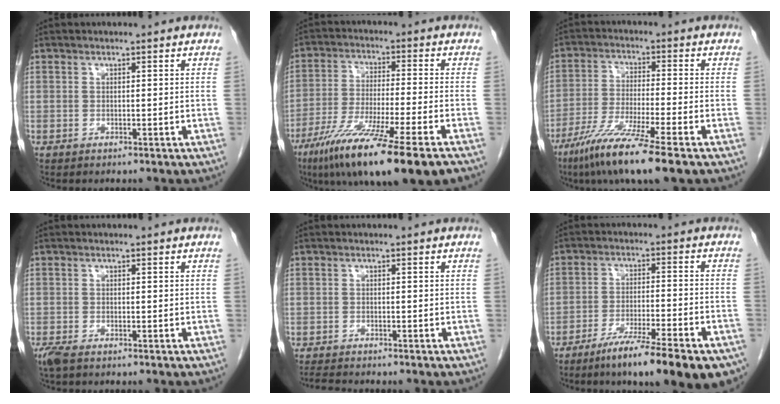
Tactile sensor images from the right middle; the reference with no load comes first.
{"total": 17.2, "force": [-10.9, -0.1, 13.3], "torque": [-0.217, -0.051, -0.184]}
{"total": 11.4, "force": [-7.5, -0.6, 8.5], "torque": [-0.166, -0.038, -0.135]}
{"total": 2.3, "force": [-1.6, 0.6, 1.5], "torque": [-0.038, -0.010, -0.030]}
{"total": 3.0, "force": [-2.9, 0.1, 1.0], "torque": [-0.018, -0.013, -0.049]}
{"total": 16.9, "force": [-12.2, 2.0, 11.5], "torque": [-0.122, -0.013, -0.184]}